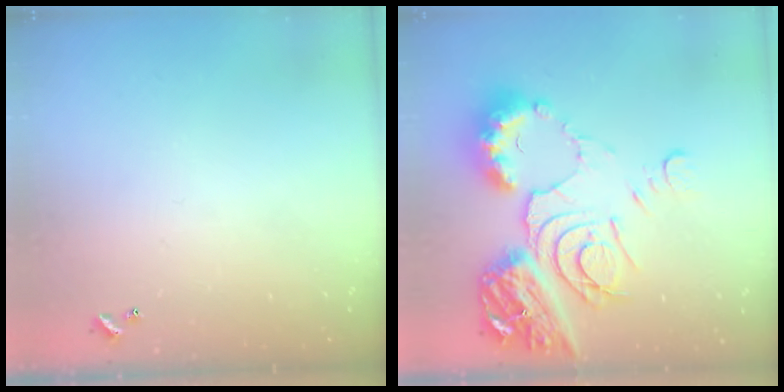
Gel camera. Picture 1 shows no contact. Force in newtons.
{"total": 19.5, "press": 19.4, "slide": 2.4}